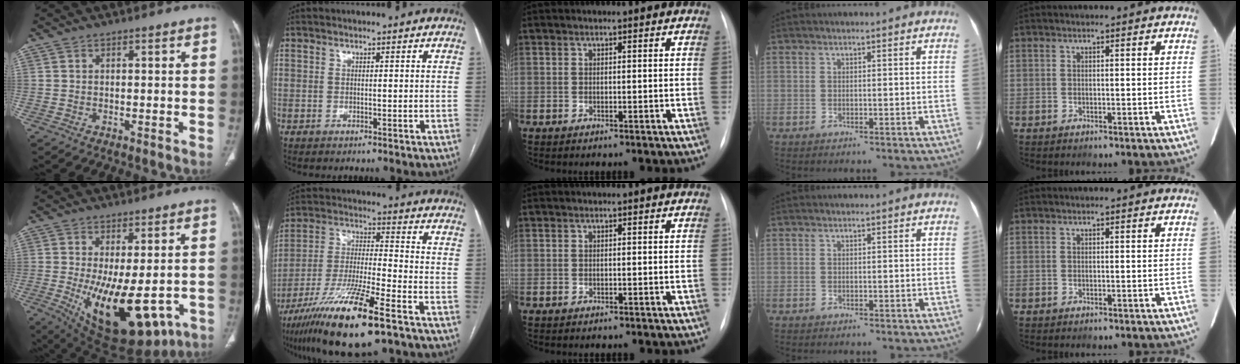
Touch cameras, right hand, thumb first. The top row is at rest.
{"thumb": {"total": 18.3, "force": [-4.7, 8.2, 15.6], "torque": [-0.238, -0.023, -0.043]}, "index": {"total": 18.0, "force": [-10.9, 1.7, 14.3], "torque": [-0.280, -0.044, -0.195]}}